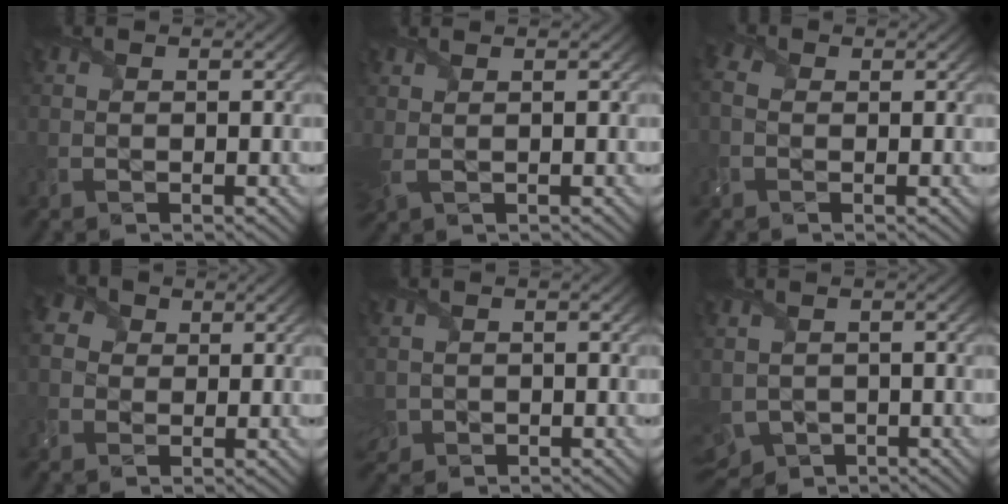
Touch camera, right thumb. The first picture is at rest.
{"total": 1.9, "force": [0.8, 0.6, 1.6], "torque": [-0.050, 0.003, 0.016]}
{"total": 2.3, "force": [-0.4, 1.9, 1.3], "torque": [-0.041, -0.001, -0.014]}
{"total": 4.0, "force": [0.6, 3.6, 1.7], "torque": [-0.060, 0.006, 0.007]}
{"total": 2.1, "force": [-0.7, 1.9, 0.6], "torque": [-0.027, -0.015, -0.017]}
{"total": 4.4, "force": [-1.5, 3.2, 2.7], "torque": [-0.079, -0.029, -0.021]}